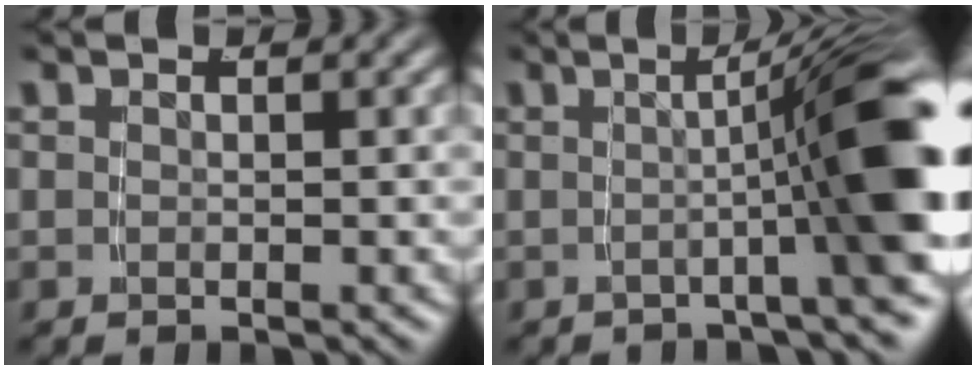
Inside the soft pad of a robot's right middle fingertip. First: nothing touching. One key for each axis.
{"total": 8.9, "fx": -1.0, "fy": 1.4, "fz": 8.7, "tx": -0.086, "ty": 0.027, "tz": -0.027}